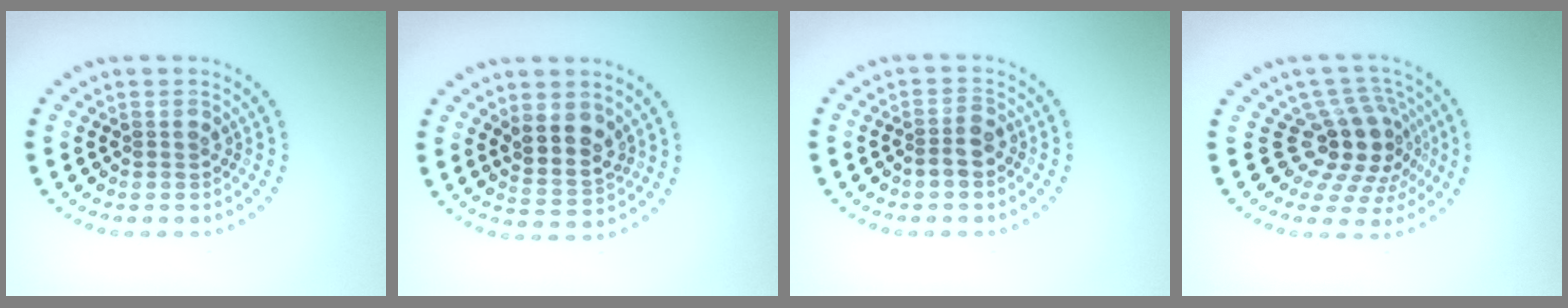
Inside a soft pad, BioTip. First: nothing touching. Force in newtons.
{"total": 3.3, "press": 2.9, "slide": 1.6}
{"total": 1.7, "press": 1.5, "slide": 0.9}
{"total": 4.8, "press": 3.8, "slide": 3.0}